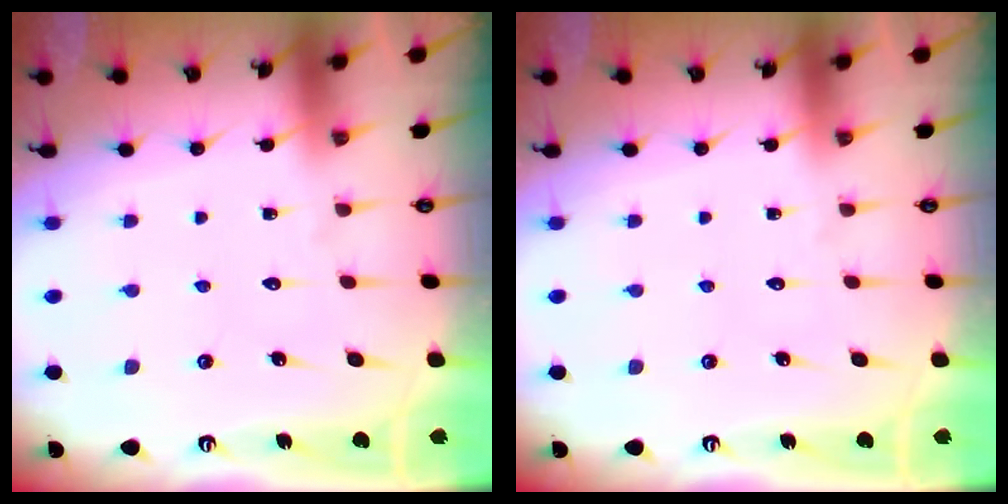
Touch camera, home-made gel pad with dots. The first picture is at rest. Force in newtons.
{"total": 0.0}